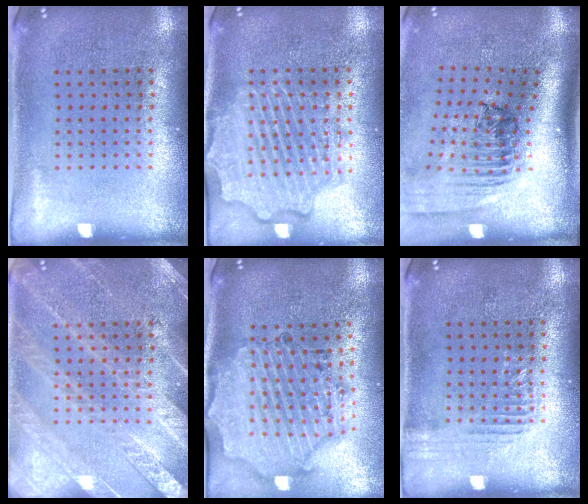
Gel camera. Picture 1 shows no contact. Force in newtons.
{"total": 3.1, "press": 3.1, "slide": 0.3}
{"total": 2.6, "press": 1.7, "slide": 1.9}
{"total": 4.0, "press": 4.0, "slide": 0.5}
{"total": 2.1, "press": 2.0, "slide": 0.4}
{"total": 1.3, "press": 1.3, "slide": 0.2}